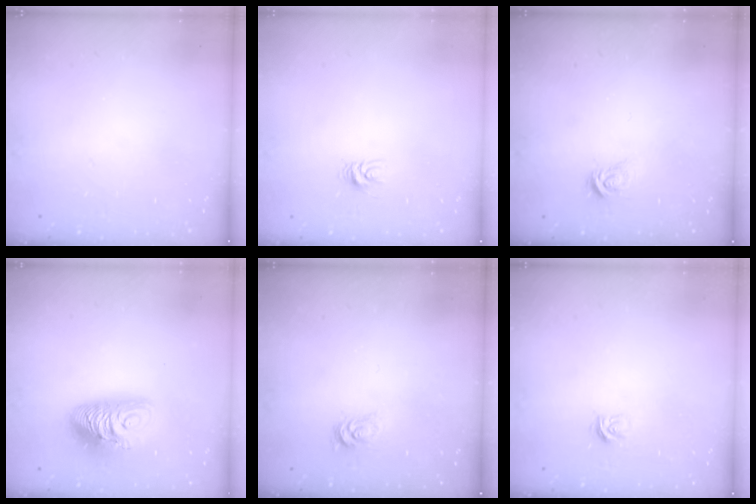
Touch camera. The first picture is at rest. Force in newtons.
{"total": 4.8, "press": 4.8, "slide": 0.4}
{"total": 4.1, "press": 4.1, "slide": 0.5}
{"total": 10.9, "press": 10.8, "slide": 1.2}
{"total": 2.6, "press": 2.6, "slide": 0.4}
{"total": 3.4, "press": 3.4, "slide": 0.3}